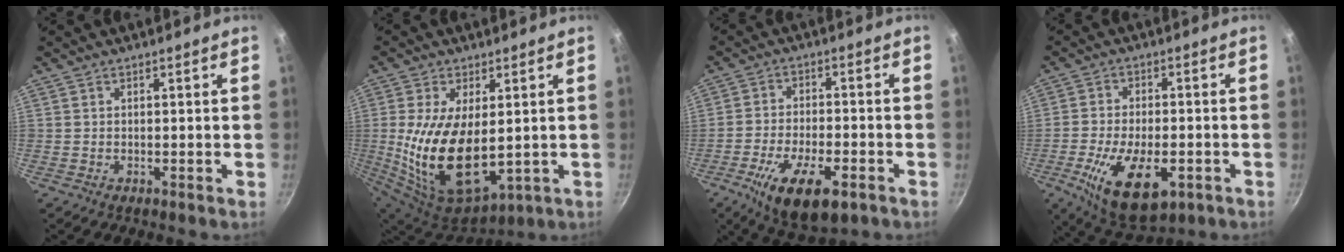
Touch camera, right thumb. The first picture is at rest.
{"total": 17.6, "force": [0.1, 9.5, 14.9], "torque": [-0.281, -0.020, 0.020]}
{"total": 14.3, "force": [-6.8, 5.8, 11.1], "torque": [-0.188, 0.016, -0.113]}
{"total": 15.7, "force": [-5.5, 7.8, 12.5], "torque": [-0.209, 0.004, -0.083]}